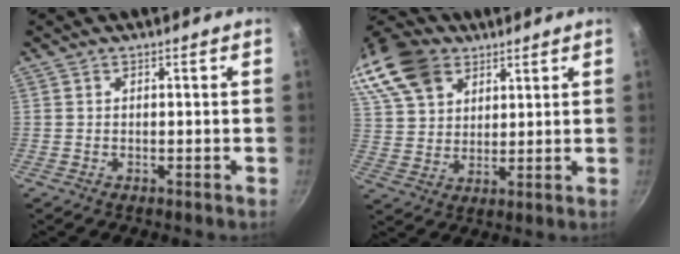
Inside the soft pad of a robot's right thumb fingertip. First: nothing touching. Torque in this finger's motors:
{"motor_torque": [-0.75, 1.00, 0.31, -0.20, 0.27]}